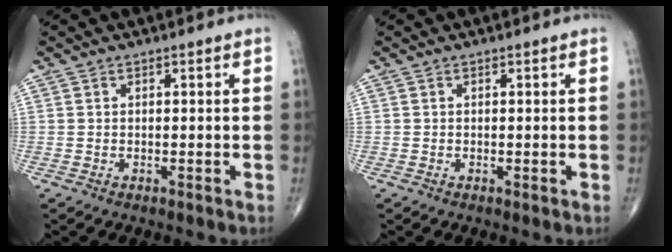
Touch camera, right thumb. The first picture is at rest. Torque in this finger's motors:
{"motor_torque": [0.22, 0.00, -0.10, -0.21, 0.03]}